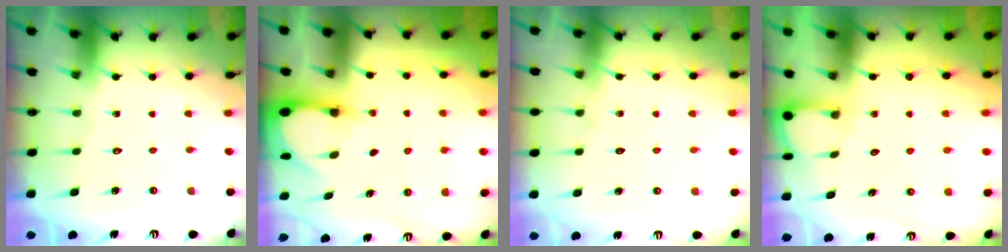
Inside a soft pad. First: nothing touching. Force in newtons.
{"total": 2.9, "press": 2.9, "slide": 0.3}
{"total": 3.1, "press": 3.1, "slide": 0.3}
{"total": 2.8, "press": 2.8, "slide": 0.1}